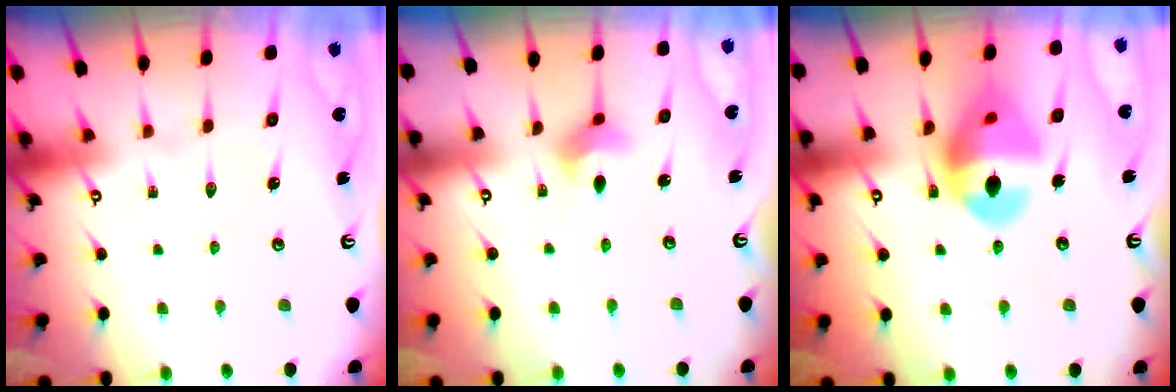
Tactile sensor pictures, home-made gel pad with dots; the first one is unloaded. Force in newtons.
{"total": 6.3, "press": 6.1, "slide": 1.7}
{"total": 14.2, "press": 13.1, "slide": 5.6}